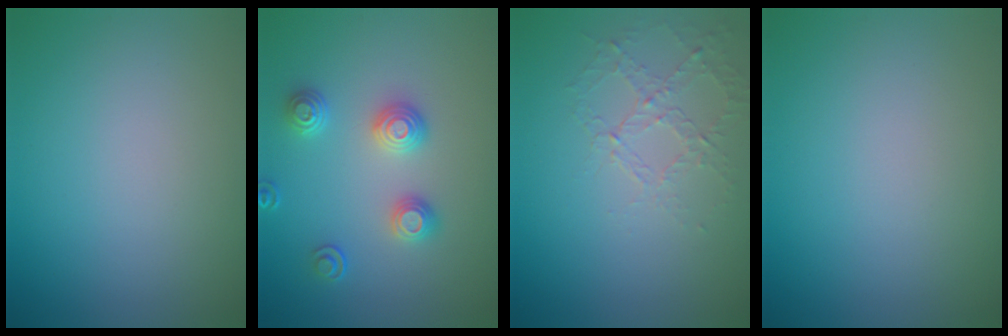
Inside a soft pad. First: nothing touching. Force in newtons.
{"total": 3.0, "press": 2.6, "slide": 1.3}
{"total": 1.4, "press": 0.8, "slide": 1.2}
{"total": 0.0}